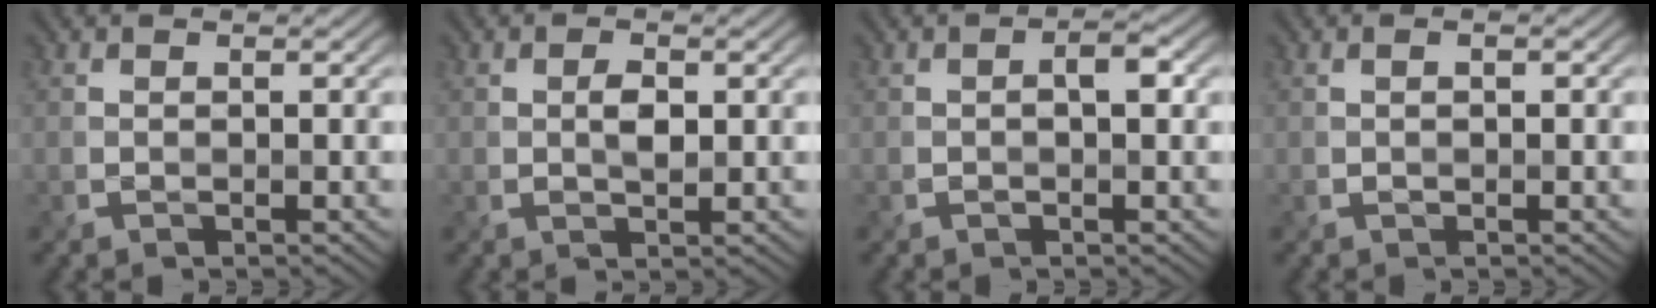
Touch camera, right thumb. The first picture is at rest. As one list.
[{"total": 1.8, "force": [0.2, 0.9, 1.6], "torque": [-0.029, -0.001, 0.002]}, {"total": 2.3, "force": [-0.1, 1.0, 2.0], "torque": [-0.027, 0.002, -0.006]}, {"total": 0.9, "force": [0.2, 0.4, 0.8], "torque": [-0.013, 0.002, 0.006]}]